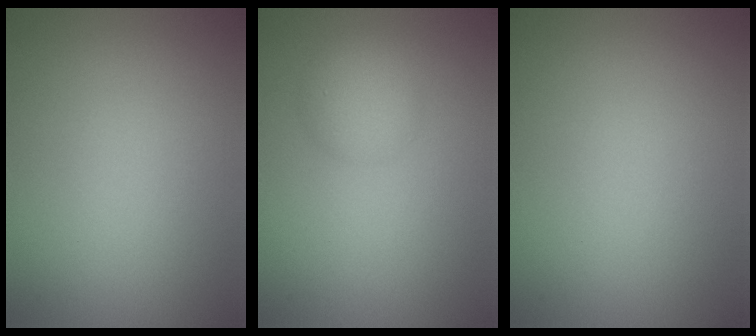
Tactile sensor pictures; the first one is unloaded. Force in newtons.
{"total": 2.8, "press": 2.8, "slide": 0.0}
{"total": 0.0}